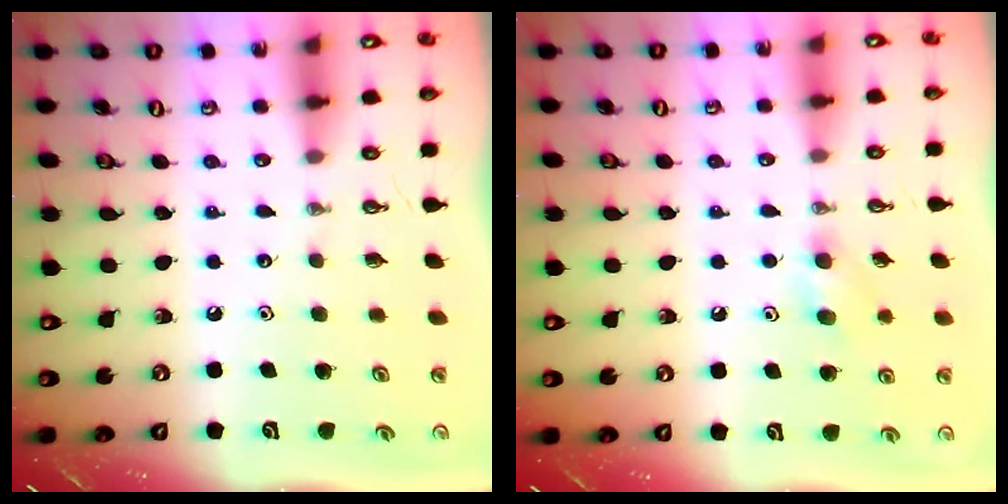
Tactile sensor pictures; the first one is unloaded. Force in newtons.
{"total": 6.2, "press": 6.1, "slide": 0.8}